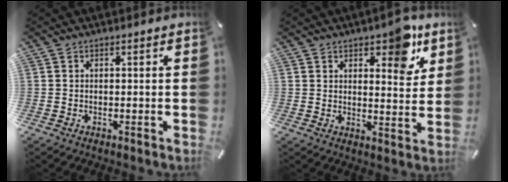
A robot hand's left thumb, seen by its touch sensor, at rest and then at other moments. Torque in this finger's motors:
{"motor_torque": [1.13, 0.26, 0.33, 0.09, 0.08]}